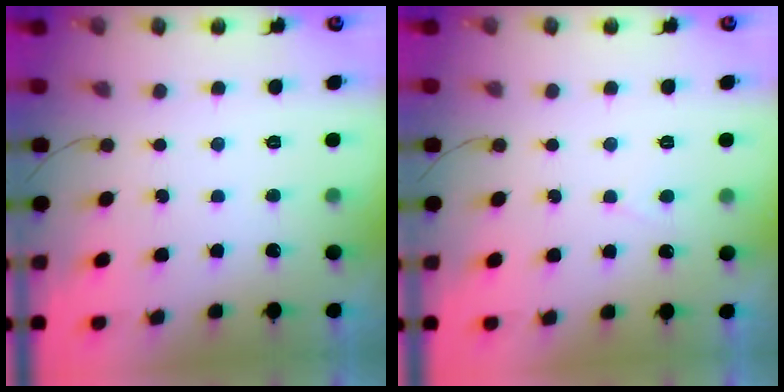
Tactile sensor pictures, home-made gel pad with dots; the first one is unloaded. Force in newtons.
{"total": 2.6, "press": 2.6, "slide": 0.3}